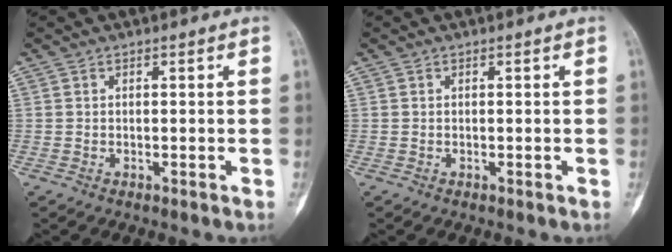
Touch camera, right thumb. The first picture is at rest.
{"total": 0.0}